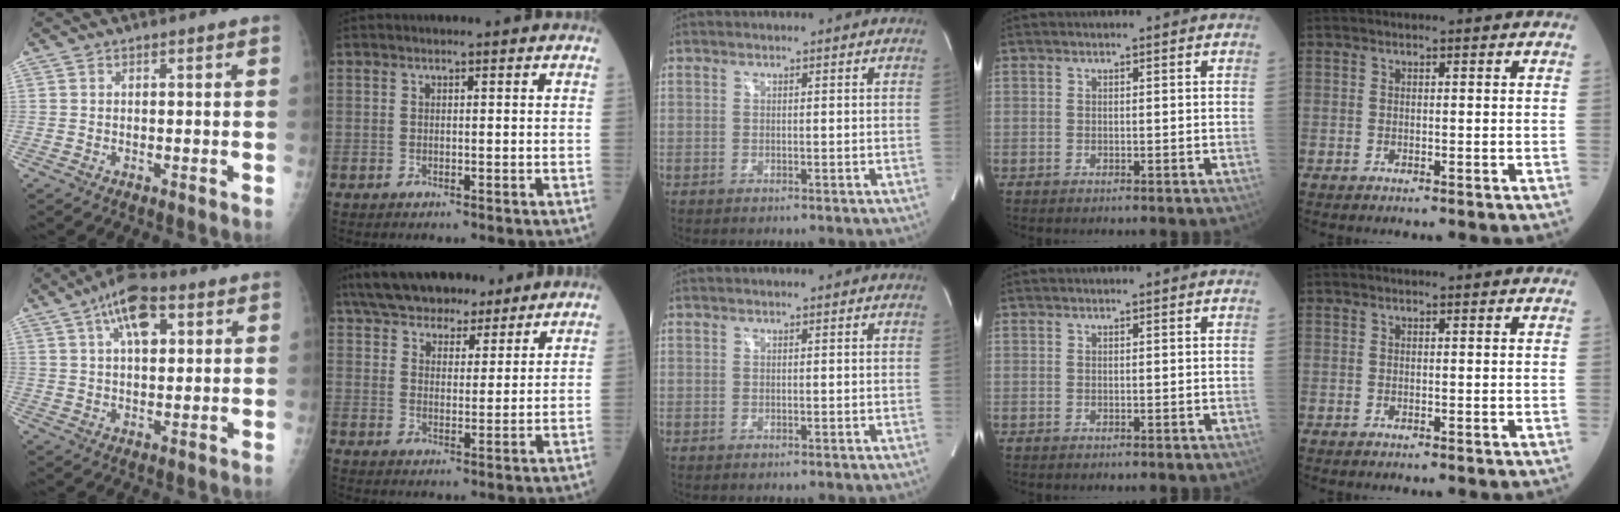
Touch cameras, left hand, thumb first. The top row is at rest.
{"thumb": {"total": 10.2, "force": [4.3, 4.9, 7.9], "torque": [-0.121, 0.003, 0.068]}, "index": {"total": 15.2, "force": [12.7, 5.5, 6.4], "torque": [-0.111, 0.035, 0.201]}}